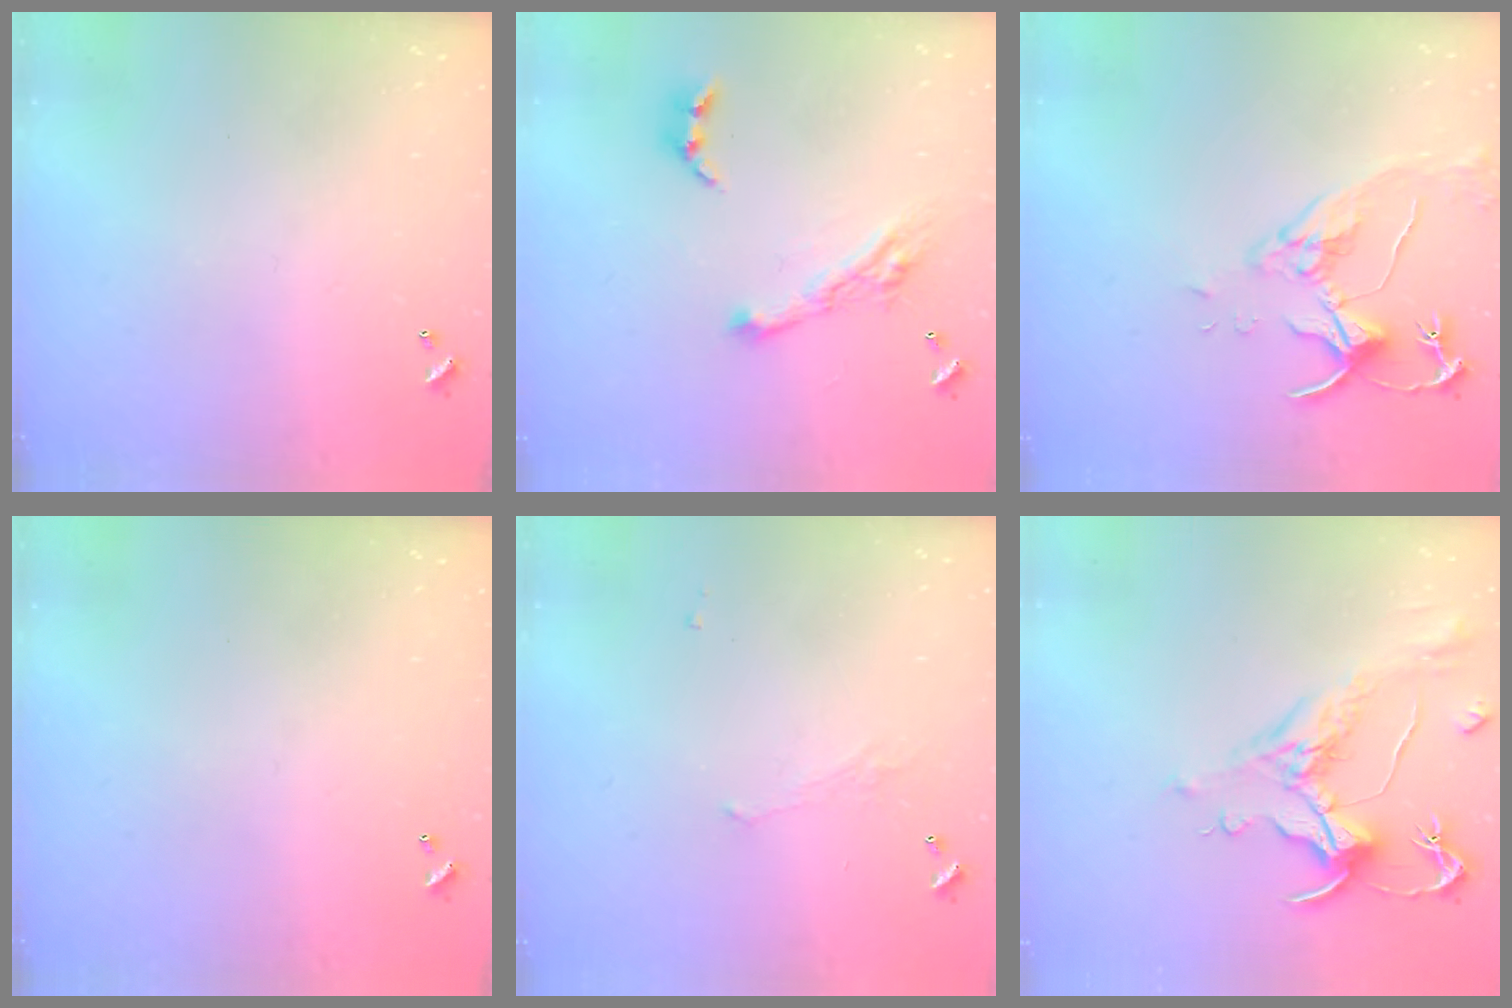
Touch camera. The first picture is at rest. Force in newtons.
{"total": 9.2, "press": 9.1, "slide": 1.1}
{"total": 5.6, "press": 5.6, "slide": 0.6}
{"total": 0.0}
{"total": 1.1, "press": 0.8, "slide": 0.7}
{"total": 1.6, "press": 0.7, "slide": 1.5}